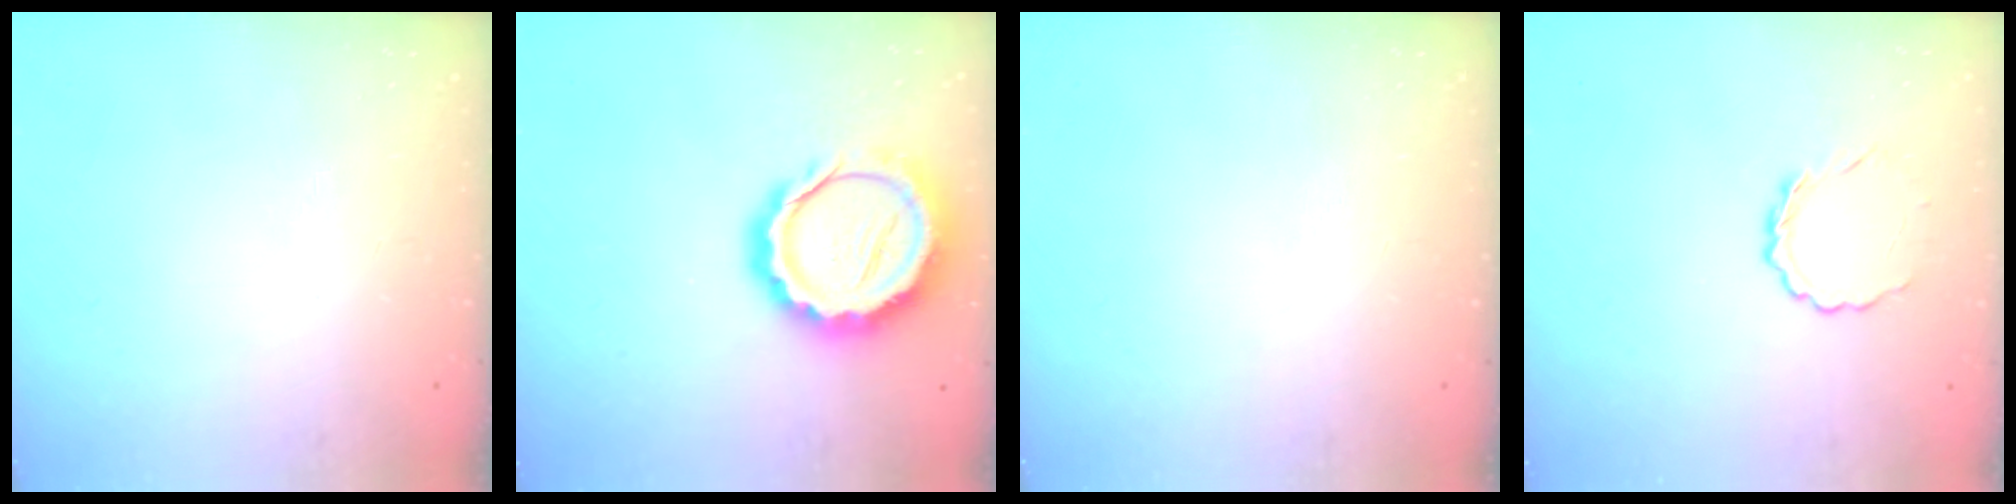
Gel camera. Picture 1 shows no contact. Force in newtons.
{"total": 18.3, "press": 18.0, "slide": 3.6}
{"total": 0.0}
{"total": 3.9, "press": 3.7, "slide": 1.3}